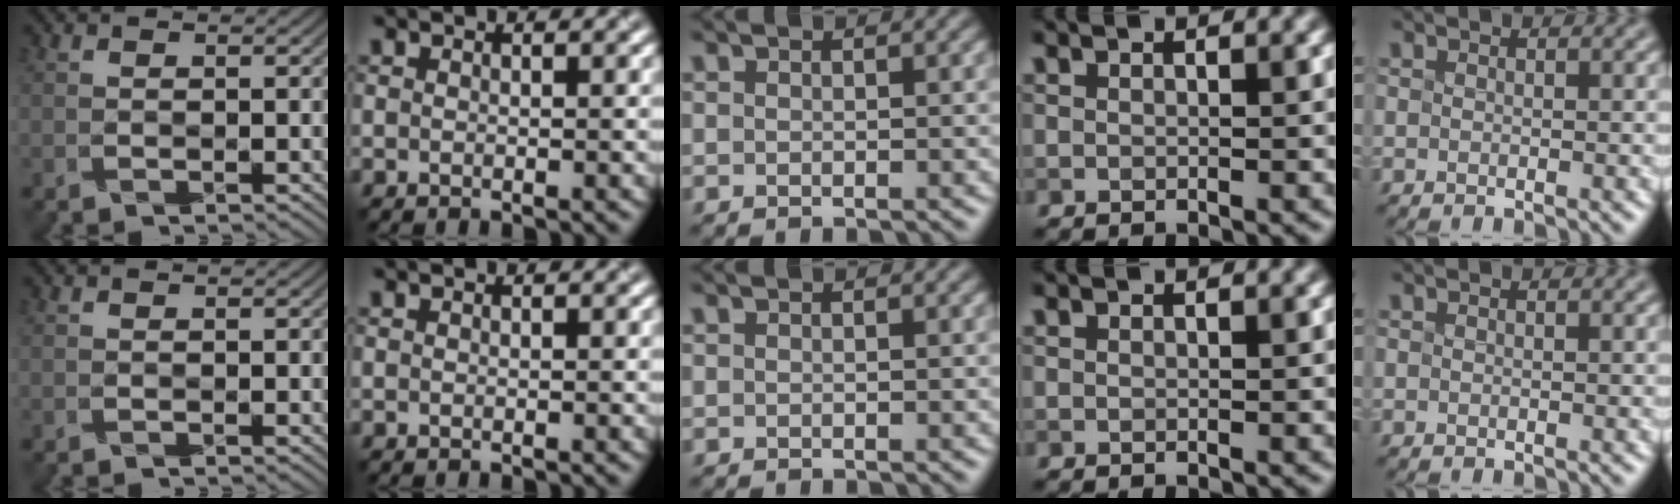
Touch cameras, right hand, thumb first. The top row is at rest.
{}